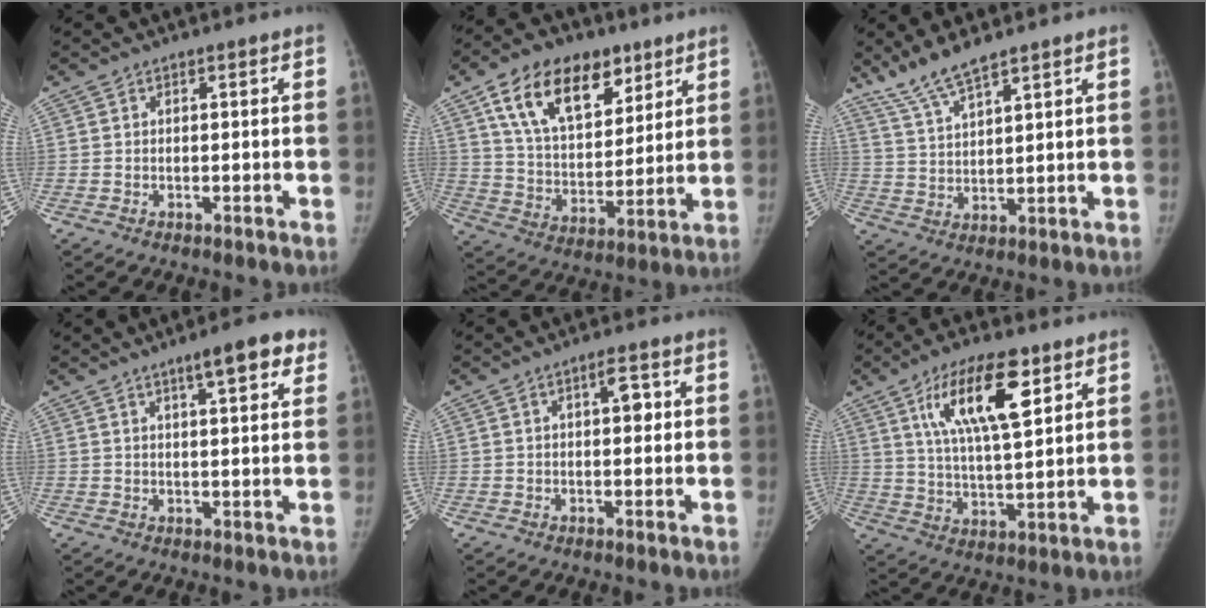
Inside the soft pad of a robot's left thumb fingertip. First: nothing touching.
{"total": 19.4, "force": [10.4, 11.4, 11.7], "torque": [-0.155, -0.033, 0.184]}
{"total": 7.4, "force": [6.0, 1.2, 4.1], "torque": [-0.084, -0.025, 0.128]}
{"total": 8.0, "force": [4.6, 1.9, 6.2], "torque": [-0.068, -0.011, 0.061]}
{"total": 3.6, "force": [0.9, 1.6, 3.1], "torque": [-0.039, 0.002, 0.010]}
{"total": 15.6, "force": [7.3, 5.5, 12.6], "torque": [-0.197, -0.025, 0.132]}